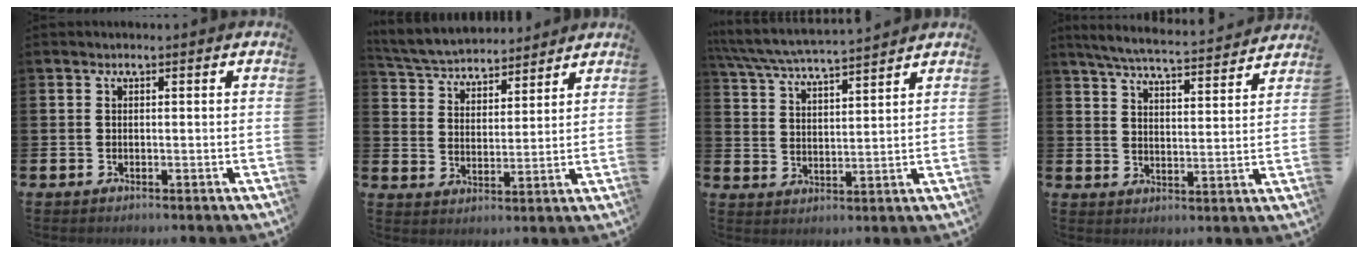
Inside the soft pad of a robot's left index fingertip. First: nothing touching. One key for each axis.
{"total": 5.2, "fx": 5.0, "fy": 1.1, "fz": 0.2, "tx": -0.029, "ty": -0.035, "tz": 0.087}
{"total": 5.8, "fx": 5.6, "fy": 0.2, "fz": 1.5, "tx": -0.052, "ty": -0.036, "tz": 0.098}
{"total": 5.9, "fx": 5.7, "fy": 0.2, "fz": 1.6, "tx": -0.045, "ty": -0.044, "tz": 0.097}